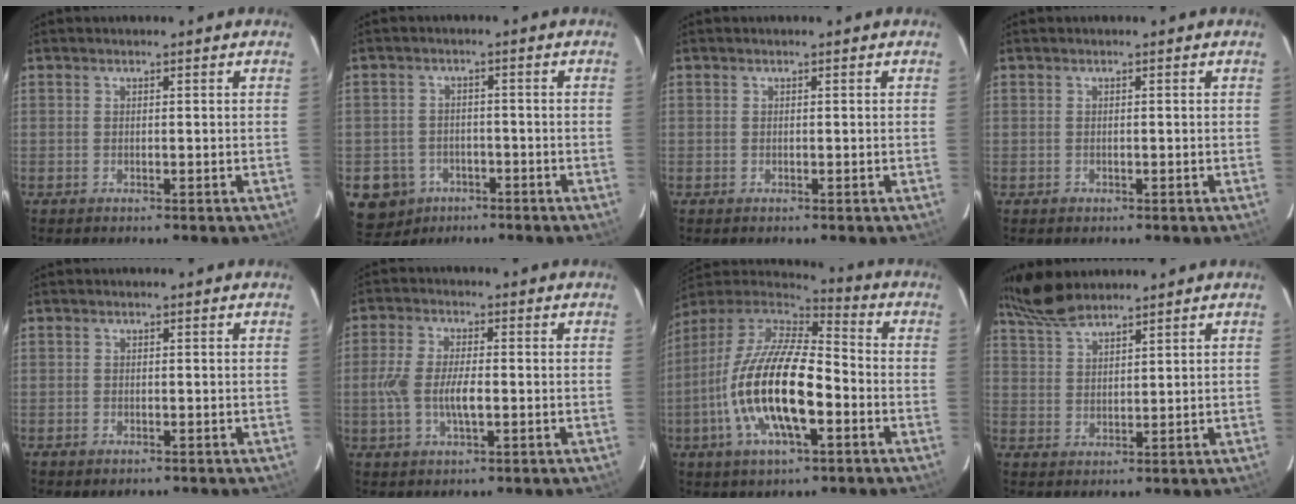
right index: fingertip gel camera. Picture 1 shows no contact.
{"total": 8.1, "force": [-3.9, 6.9, 1.7], "torque": [-0.066, 0.017, -0.054]}
{"total": 0.0}
{"total": 0.5, "force": [-0.3, 0.5, 0.1], "torque": [0.002, 0.001, 0.000]}
{"total": 1.5, "force": [-0.8, 1.1, 0.7], "torque": [-0.012, -0.004, -0.011]}
{"total": 7.4, "force": [-1.2, 2.9, 6.7], "torque": [-0.139, -0.001, -0.023]}
{"total": 20.7, "force": [-5.7, 7.7, 18.3], "torque": [-0.362, -0.019, -0.110]}
{"total": 7.7, "force": [6.8, 1.6, 3.2], "torque": [-0.070, 0.019, 0.135]}